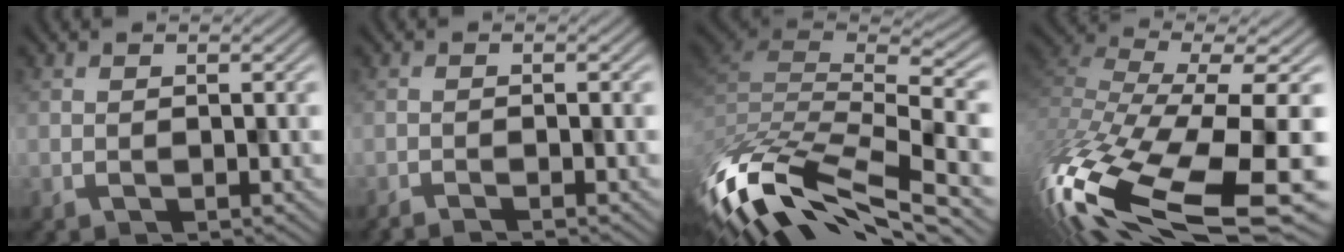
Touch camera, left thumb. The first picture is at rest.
{"total": 1.6, "force": [-1.2, 0.3, 1.1], "torque": [-0.005, -0.001, -0.031]}
{"total": 14.3, "force": [-8.8, 5.2, 10.0], "torque": [-0.252, -0.013, -0.135]}
{"total": 16.9, "force": [-9.0, 6.0, 13.0], "torque": [-0.308, -0.047, -0.126]}